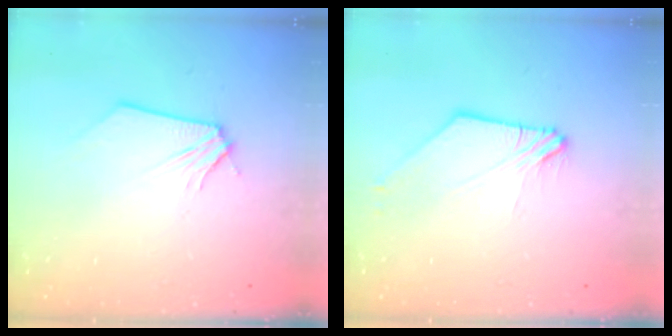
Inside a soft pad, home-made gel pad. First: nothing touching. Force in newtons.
{"total": 2.8, "press": 2.8, "slide": 0.3}